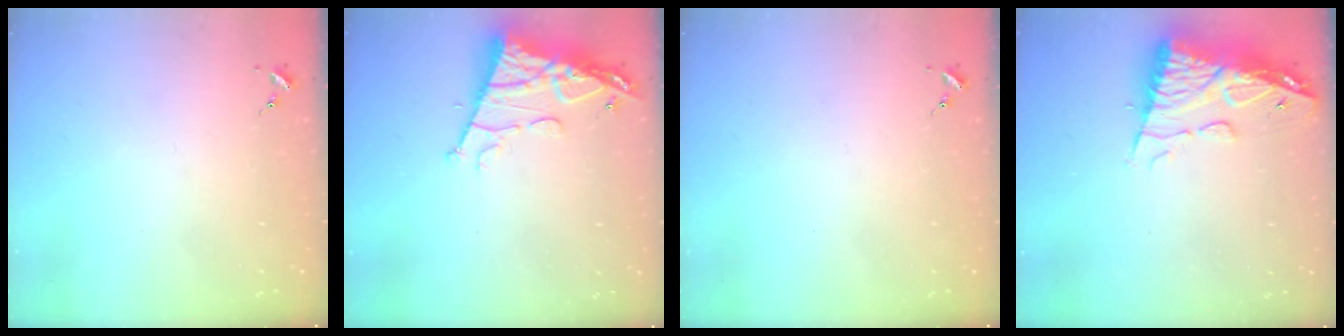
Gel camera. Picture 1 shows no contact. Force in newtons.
{"total": 12.4, "press": 12.3, "slide": 1.3}
{"total": 0.0}
{"total": 13.2, "press": 13.1, "slide": 1.4}